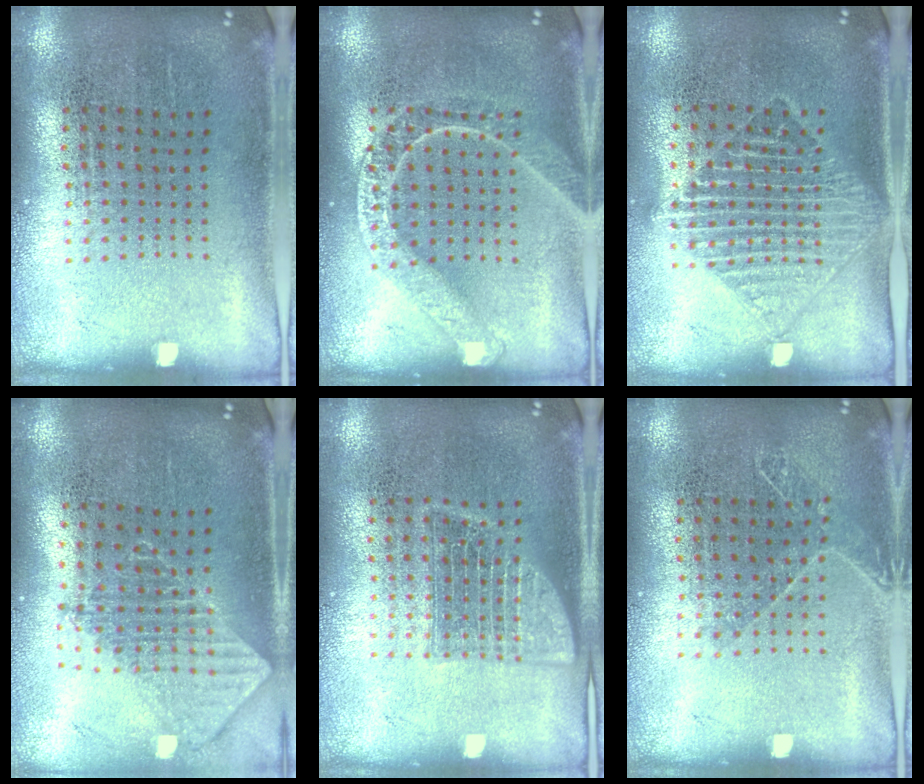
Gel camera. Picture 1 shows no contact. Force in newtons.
{"total": 2.7, "press": 2.6, "slide": 0.4}
{"total": 1.6, "press": 1.4, "slide": 0.8}
{"total": 2.0, "press": 1.6, "slide": 1.3}
{"total": 1.8, "press": 1.7, "slide": 0.3}
{"total": 1.1, "press": 0.9, "slide": 0.5}